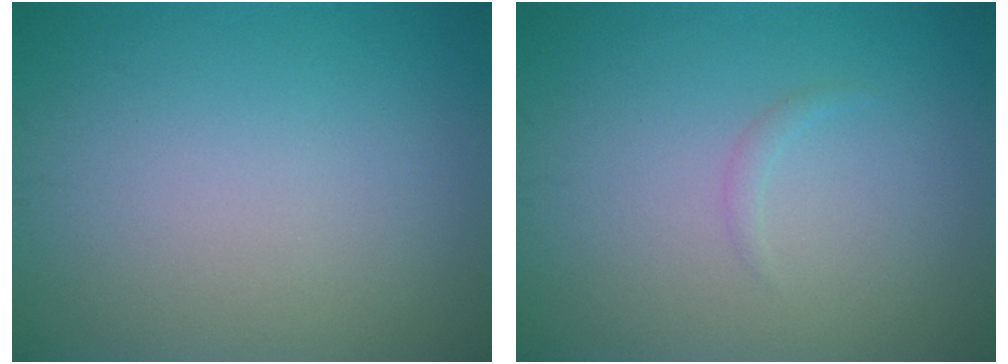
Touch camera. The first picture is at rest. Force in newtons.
{"total": 0.6, "press": 0.6, "slide": 0.0}